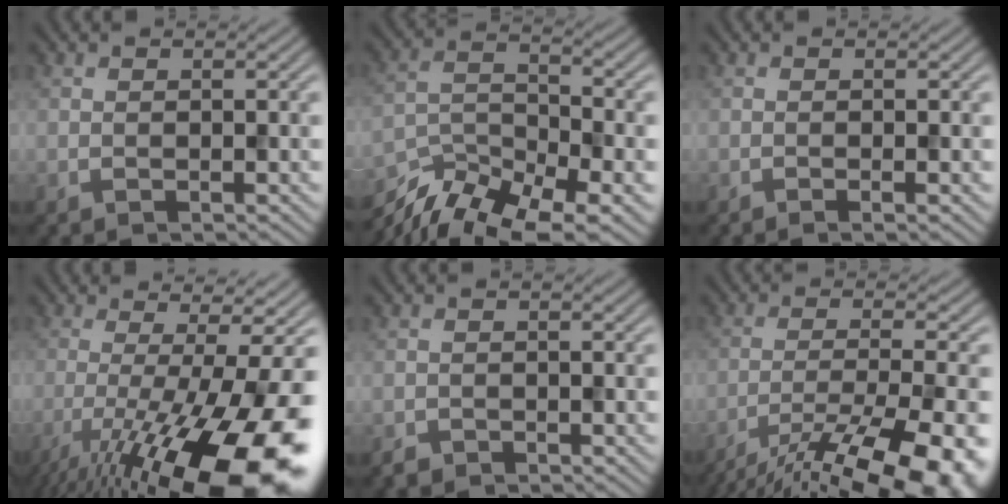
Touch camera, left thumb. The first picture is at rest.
{"total": 11.9, "force": [-9.4, 3.7, 6.3], "torque": [-0.126, -0.010, -0.175]}
{"total": 0.9, "force": [-0.4, 0.1, 0.8], "torque": [-0.013, -0.004, -0.008]}
{"total": 18.3, "force": [-7.4, 4.6, 16.1], "torque": [-0.238, -0.016, -0.119]}
{"total": 1.0, "force": [-0.9, 0.5, 0.1], "torque": [-0.001, -0.003, -0.019]}
{"total": 16.3, "force": [-12.1, 3.7, 10.2], "torque": [-0.161, -0.036, -0.173]}